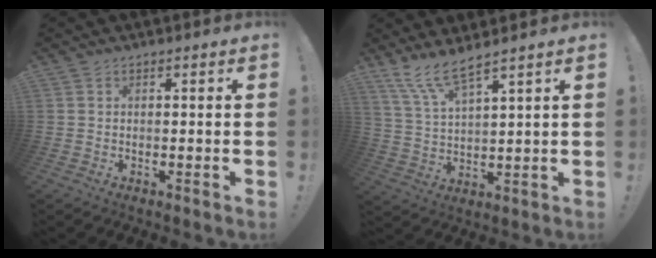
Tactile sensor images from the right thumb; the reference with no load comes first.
{"total": 8.7, "force": [7.0, 1.4, 5.0], "torque": [-0.107, -0.032, 0.129]}